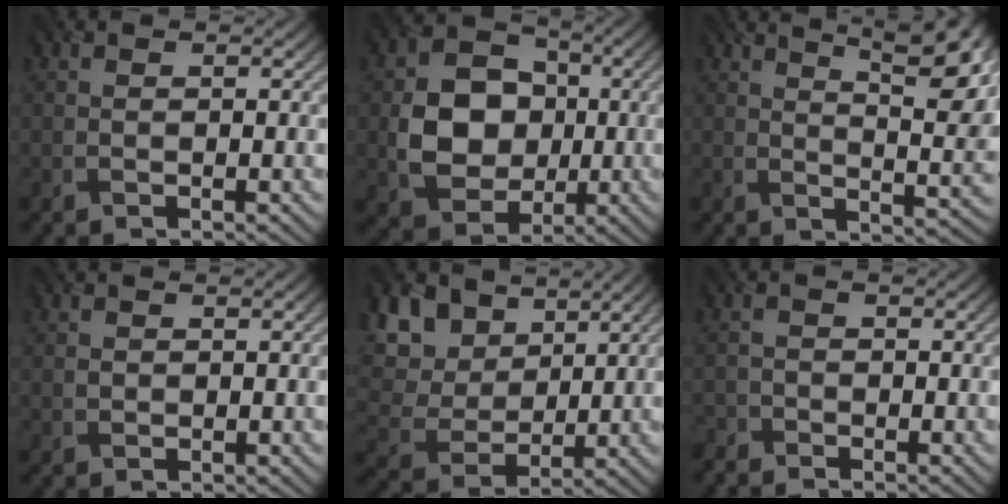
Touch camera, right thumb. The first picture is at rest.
{"total": 9.9, "force": [-0.4, 8.0, 5.7], "torque": [-0.128, -0.003, -0.013]}
{"total": 12.0, "force": [6.5, 3.2, 9.5], "torque": [-0.128, 0.009, 0.095]}
{"total": 0.6, "force": [0.2, 0.6, 0.2], "torque": [-0.008, -0.001, 0.002]}
{"total": 10.1, "force": [5.7, 6.5, 5.1], "torque": [-0.165, 0.011, 0.115]}
{"total": 1.9, "force": [-1.8, 0.4, 0.1], "torque": [-0.002, -0.001, -0.043]}